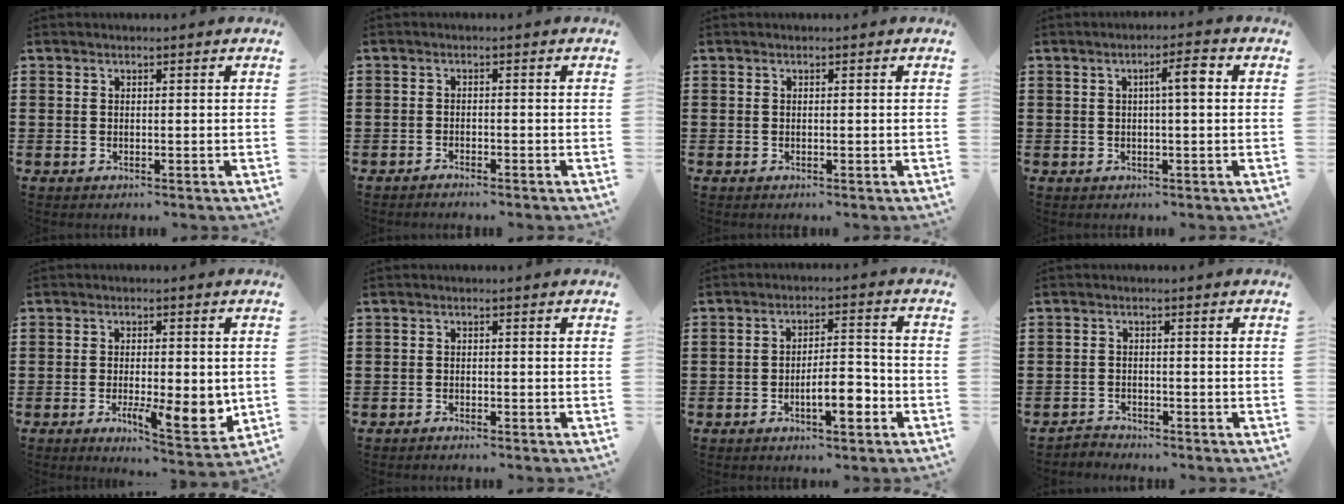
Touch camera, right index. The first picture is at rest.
{"total": 1.2, "force": [-1.2, 0.1, 0.1], "torque": [-0.005, 0.003, -0.024]}
{"total": 0.0}
{"total": 3.6, "force": [0.6, 0.5, 3.5], "torque": [-0.059, 0.004, 0.004]}
{"total": 7.9, "force": [-1.8, 2.6, 7.2], "torque": [-0.105, -0.017, -0.029]}
{"total": 0.9, "force": [-0.9, 0.1, 0.1], "torque": [-0.003, 0.001, -0.019]}
{"total": 6.4, "force": [-2.7, 2.2, 5.4], "torque": [-0.079, 0.005, -0.049]}
{"total": 1.9, "force": [-1.8, 0.3, -0.1], "torque": [-0.005, 0.003, -0.041]}